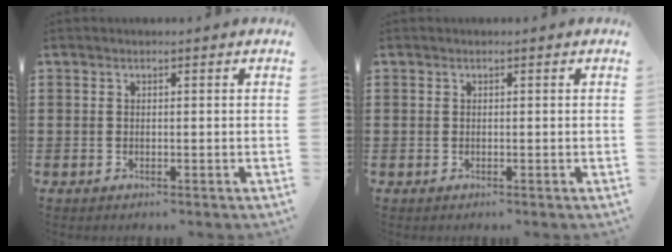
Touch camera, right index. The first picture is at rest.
{"total": 0.0}